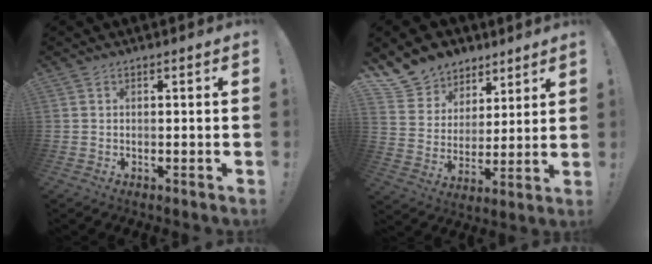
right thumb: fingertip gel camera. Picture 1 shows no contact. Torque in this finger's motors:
{"motor_torque": [0.23, 0.24, 0.11, 0.10, 0.00]}